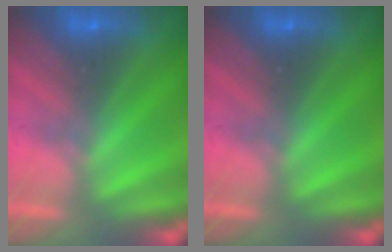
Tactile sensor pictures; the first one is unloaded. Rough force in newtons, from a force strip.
{"total": 0.0}